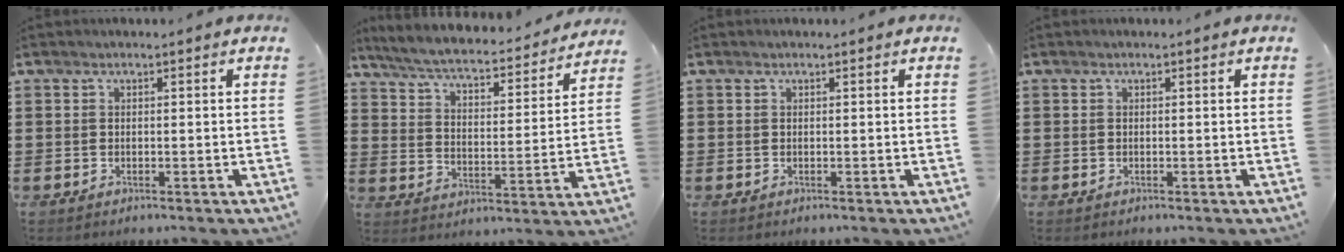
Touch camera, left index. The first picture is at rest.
{"total": 4.8, "force": [4.5, 0.1, 1.7], "torque": [-0.057, -0.036, 0.069]}
{"total": 0.0}
{"total": 0.0}